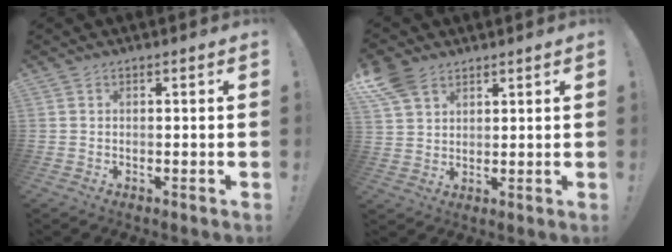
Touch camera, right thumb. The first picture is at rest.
{"total": 8.0, "force": [5.1, 4.9, 3.9], "torque": [-0.080, -0.016, 0.100]}